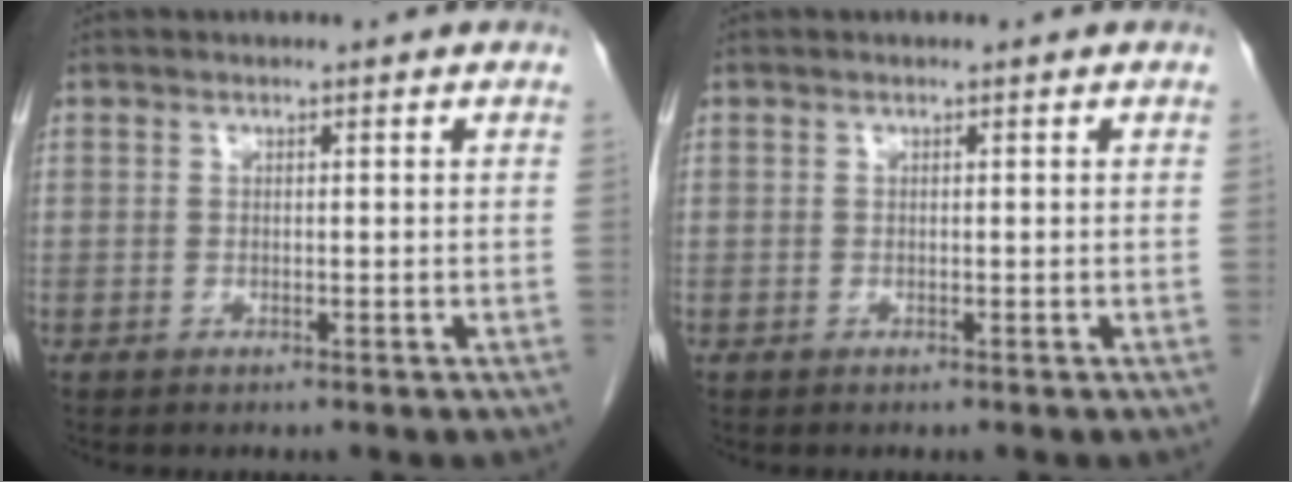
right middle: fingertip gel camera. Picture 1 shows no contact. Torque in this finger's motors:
{"motor_torque": [0.00, 0.00, 0.00, 0.00]}